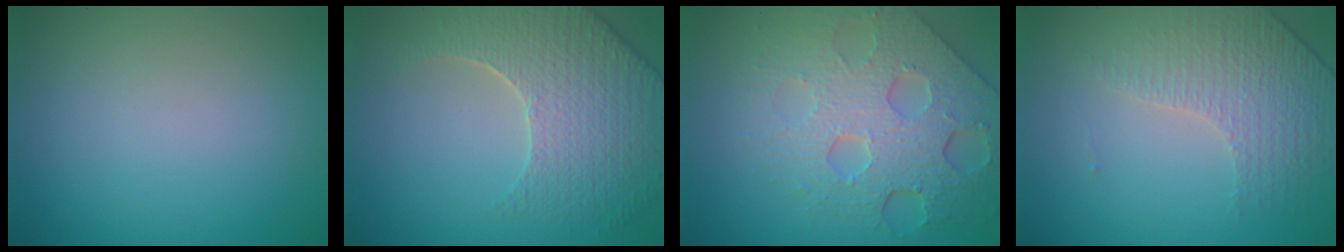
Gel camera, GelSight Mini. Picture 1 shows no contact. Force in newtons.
{"total": 5.9, "press": 5.1, "slide": 3.0}
{"total": 7.9, "press": 5.4, "slide": 5.8}
{"total": 4.6, "press": 3.0, "slide": 3.5}